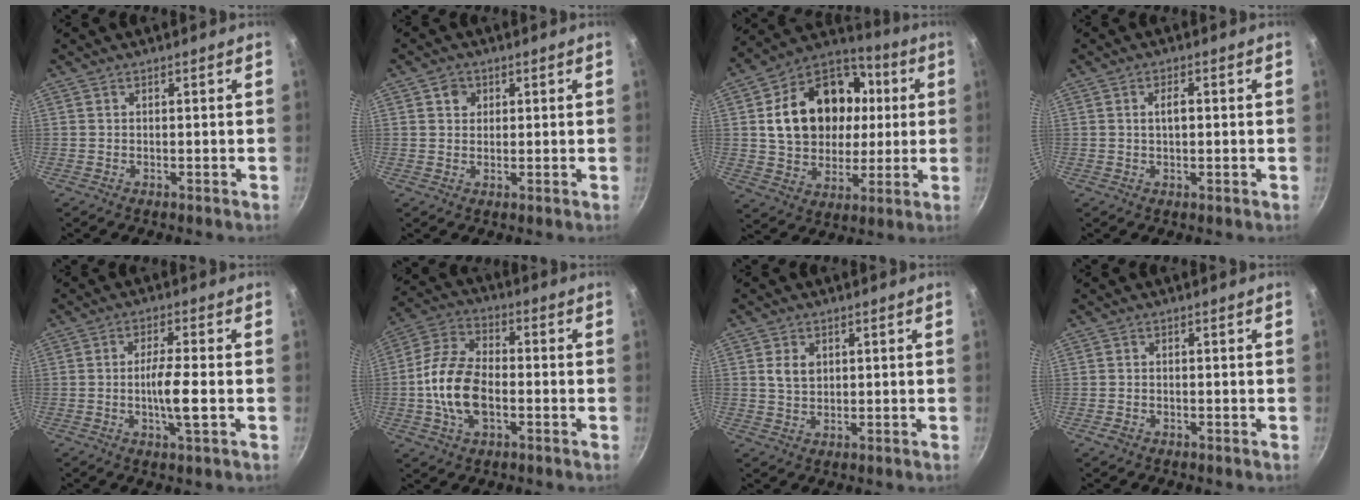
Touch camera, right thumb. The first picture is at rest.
{"total": 2.9, "force": [1.1, 2.6, 0.9], "torque": [-0.001, 0.001, 0.017]}
{"total": 22.2, "force": [3.3, 17.3, 13.6], "torque": [-0.203, 0.028, 0.058]}
{"total": 2.7, "force": [0.3, 1.2, 2.4], "torque": [-0.042, 0.005, 0.001]}
{"total": 6.2, "force": [-1.1, 0.7, 6.0], "torque": [-0.115, 0.007, -0.022]}
{"total": 13.1, "force": [-2.2, 7.7, 10.3], "torque": [-0.192, 0.029, -0.053]}
{"total": 3.9, "force": [1.1, 2.8, 2.4], "torque": [-0.034, -0.004, 0.021]}
{"total": 1.3, "force": [-0.7, 0.9, 0.5], "torque": [-0.014, 0.002, -0.011]}